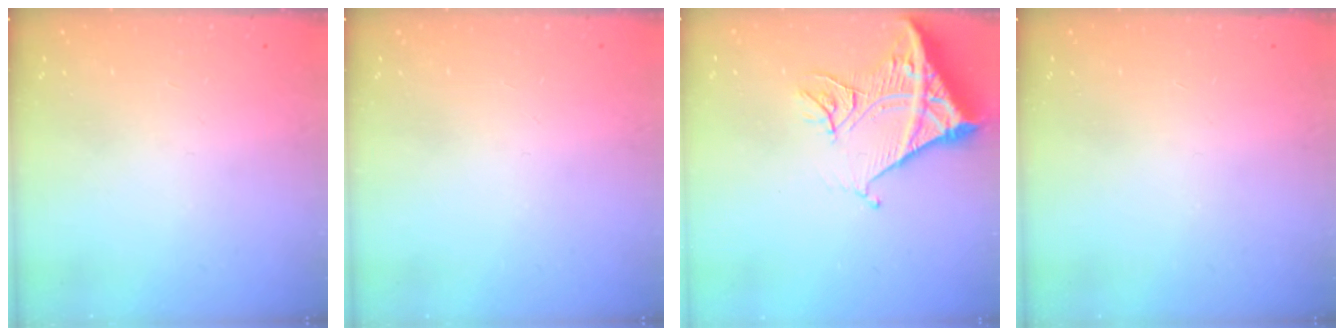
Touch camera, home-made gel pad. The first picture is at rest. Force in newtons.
{"total": 0.0}
{"total": 14.2, "press": 14.1, "slide": 1.5}
{"total": 0.0}